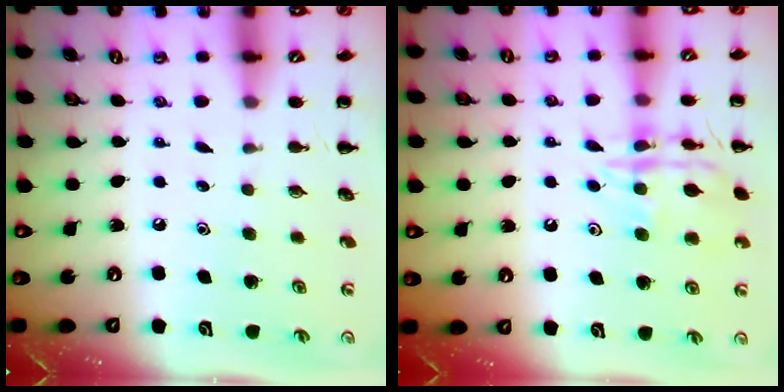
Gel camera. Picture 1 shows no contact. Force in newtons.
{"total": 13.4, "press": 13.4, "slide": 0.8}